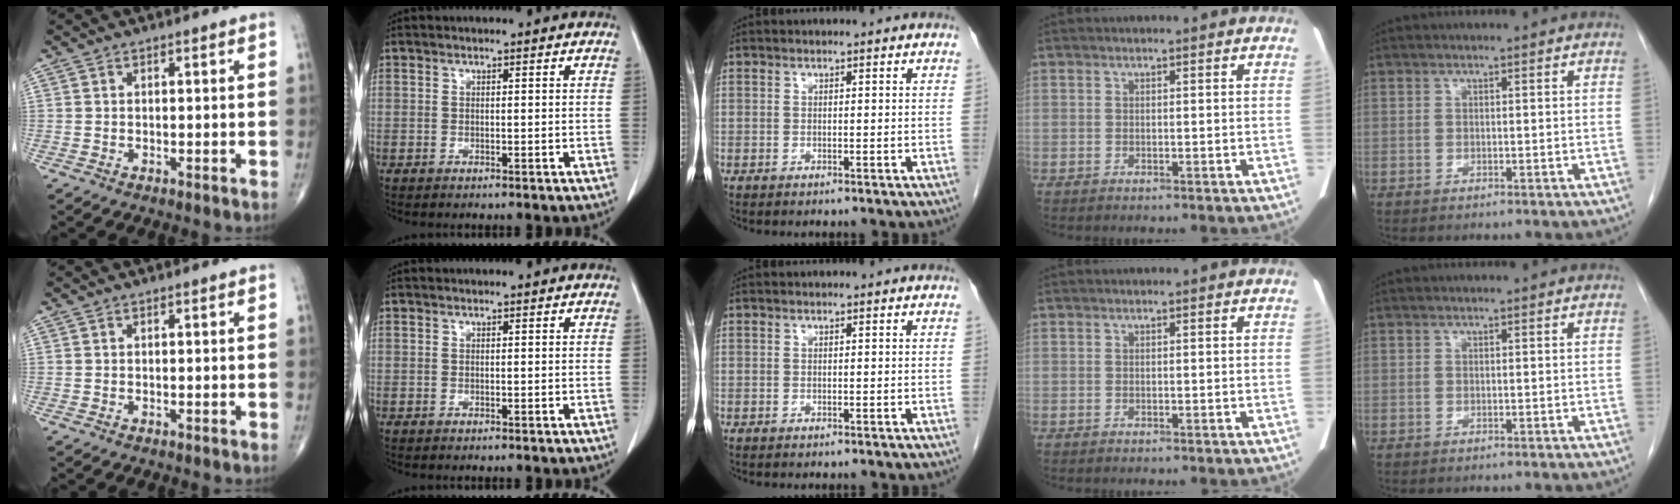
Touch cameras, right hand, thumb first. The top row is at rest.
{}